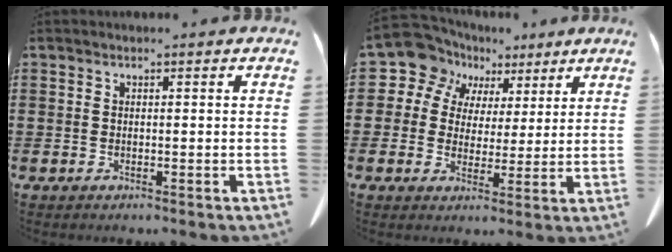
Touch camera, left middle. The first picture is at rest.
{"total": 8.9, "force": [6.0, 6.4, 1.7], "torque": [-0.093, -0.025, 0.110]}